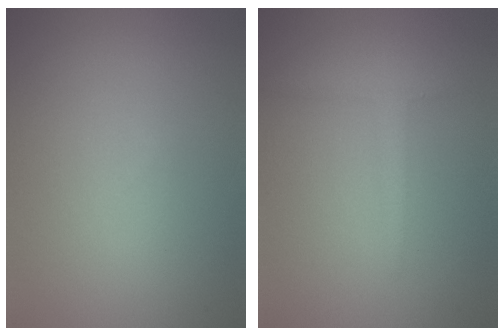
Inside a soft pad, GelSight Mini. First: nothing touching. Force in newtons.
{"total": 1.7, "press": 1.7, "slide": 0.1}